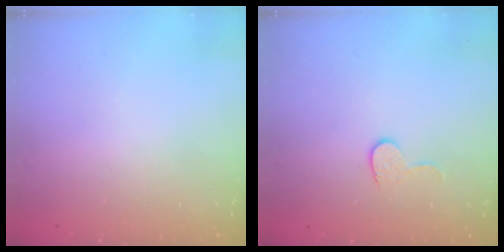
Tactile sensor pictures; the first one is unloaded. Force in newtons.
{"total": 4.4, "press": 4.4, "slide": 0.4}